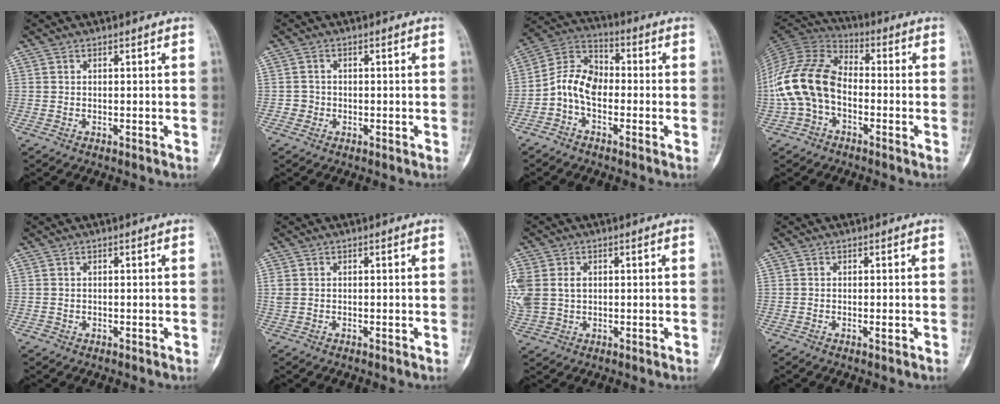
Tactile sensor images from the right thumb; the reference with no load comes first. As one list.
[{"total": 1.7, "force": [-0.5, 1.6, 0.1], "torque": [0.007, 0.008, -0.014]}, {"total": 8.9, "force": [-2.2, 5.8, 6.3], "torque": [-0.111, 0.036, -0.056]}, {"total": 15.6, "force": [-2.8, 10.4, 11.3], "torque": [-0.228, 0.040, -0.060]}, {"total": 0.6, "force": [-0.2, 0.6, 0.0], "torque": [0.005, 0.003, -0.004]}, {"total": 1.2, "force": [-0.1, 0.9, 0.7], "torque": [-0.026, 0.003, -0.004]}, {"total": 12.0, "force": [1.3, 9.7, 7.1], "torque": [-0.203, 0.018, 0.038]}, {"total": 0.7, "force": [-0.2, 0.2, 0.7], "torque": [-0.012, -0.001, -0.002]}]